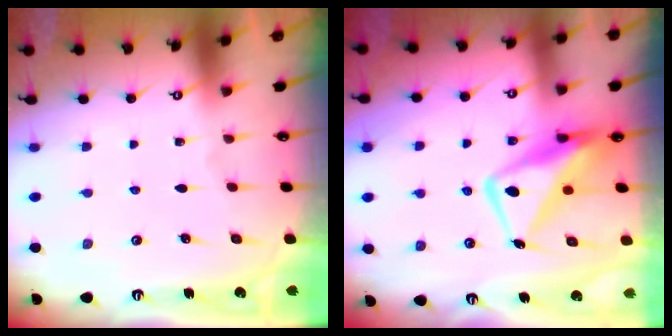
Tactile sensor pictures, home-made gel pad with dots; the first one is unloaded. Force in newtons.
{"total": 13.0, "press": 12.9, "slide": 1.7}